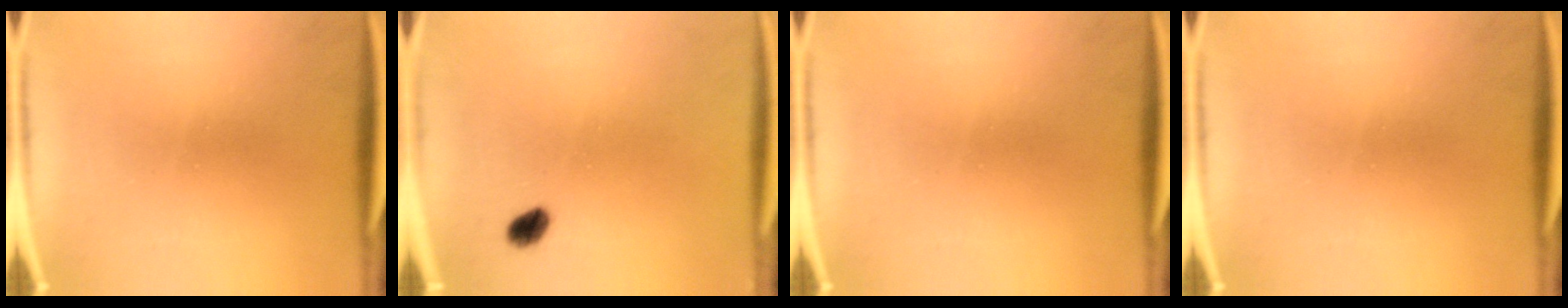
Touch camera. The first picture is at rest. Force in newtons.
{"total": 2.8}
{"total": 0.0}
{"total": 0.0}